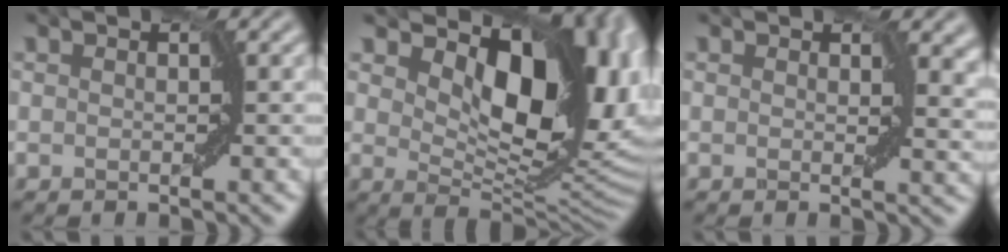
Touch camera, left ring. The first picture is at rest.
{"total": 13.7, "force": [3.6, 7.3, 11.0], "torque": [-0.149, -0.014, 0.068]}
{"total": 3.9, "force": [1.1, 2.5, 2.8], "torque": [-0.024, -0.002, 0.007]}